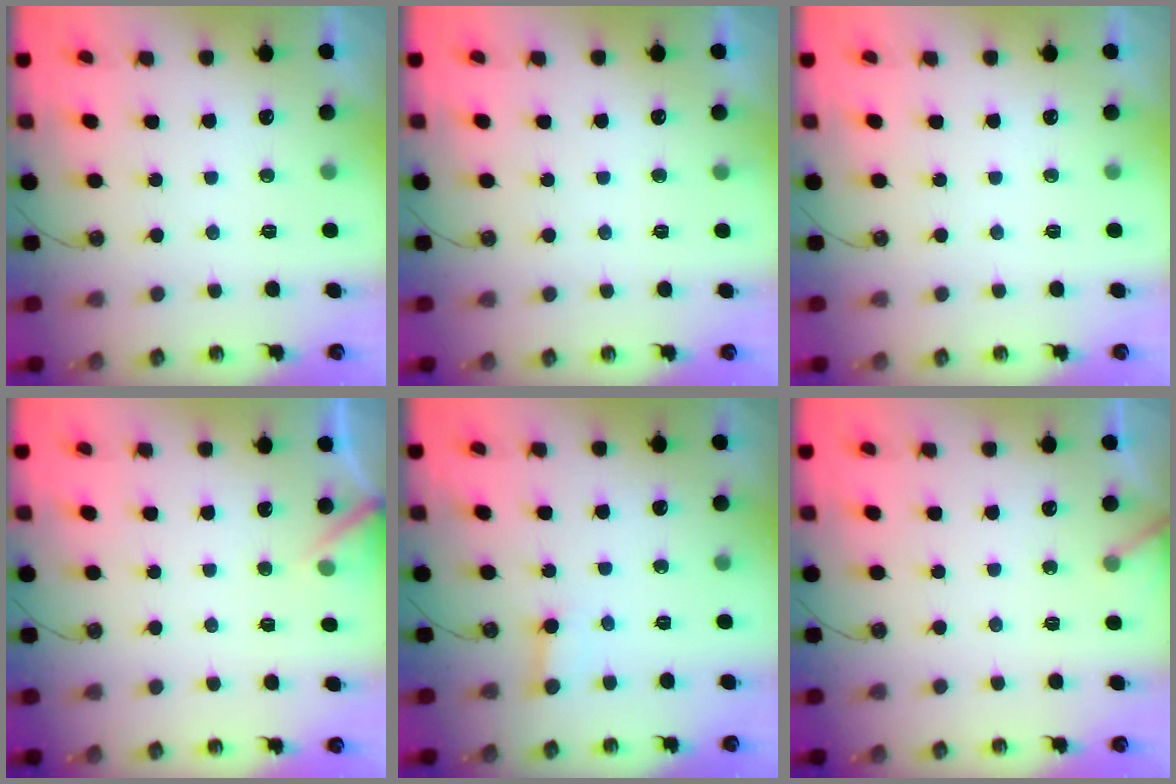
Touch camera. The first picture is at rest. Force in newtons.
{"total": 3.7, "press": 3.6, "slide": 0.4}
{"total": 0.0}
{"total": 4.7, "press": 4.6, "slide": 0.6}
{"total": 2.7, "press": 2.7, "slide": 0.2}
{"total": 2.7, "press": 2.7, "slide": 0.2}